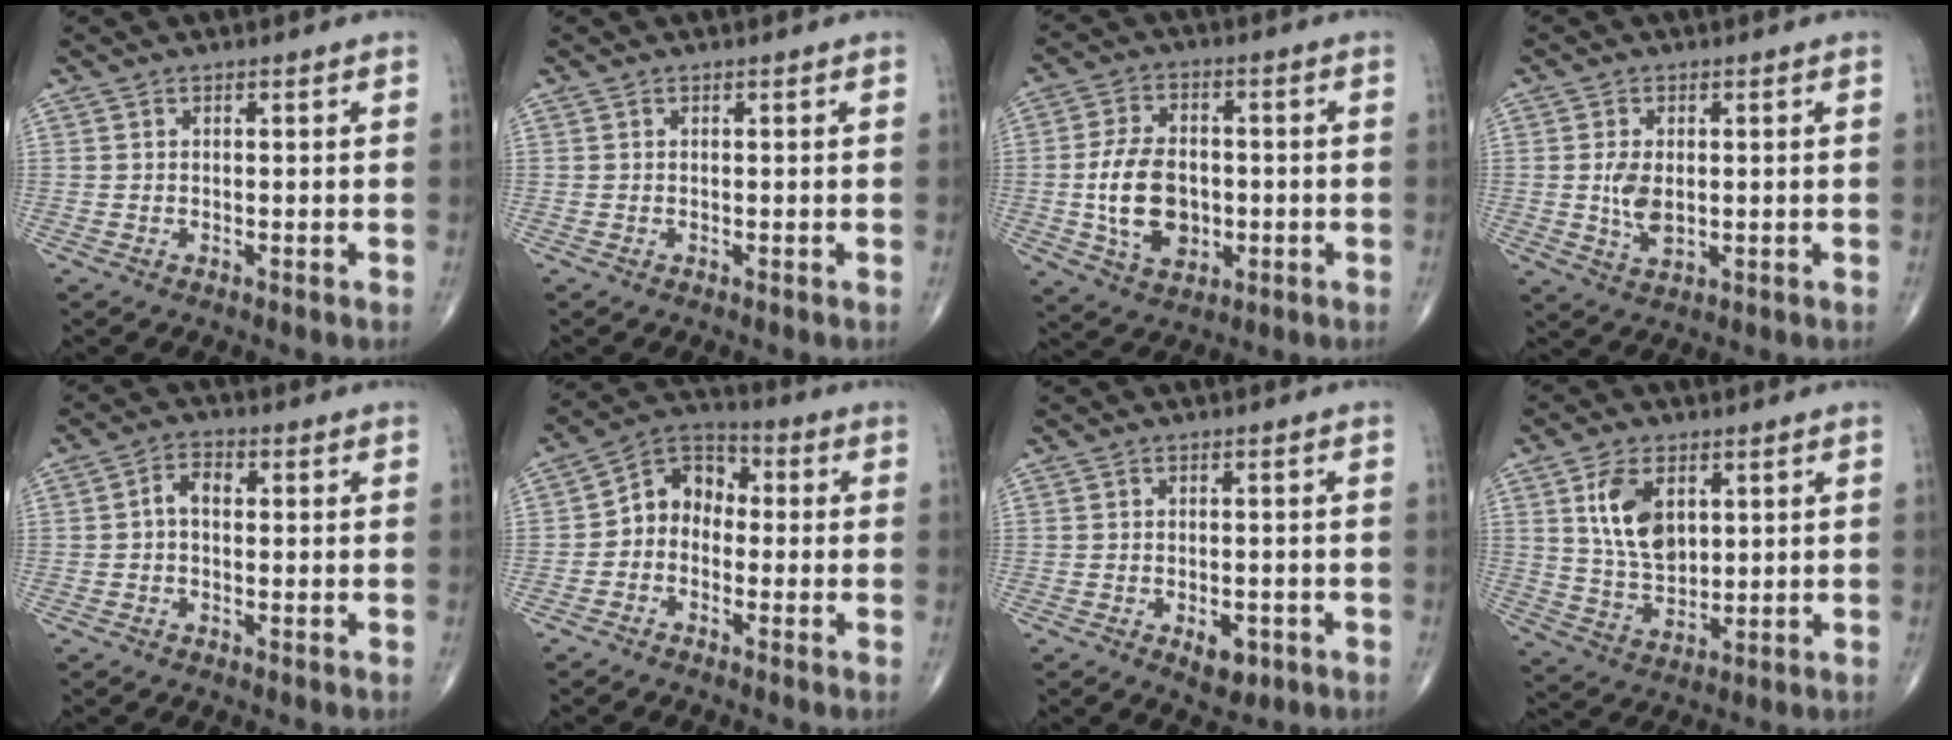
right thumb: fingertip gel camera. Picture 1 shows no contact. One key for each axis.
{"total": 0.0}
{"total": 12.0, "fx": -1.4, "fy": 8.1, "fz": 8.8, "tx": -0.142, "ty": 0.008, "tz": -0.020}
{"total": 5.1, "fx": 0.2, "fy": 3.0, "fz": 4.1, "tx": -0.079, "ty": -0.008, "tz": 0.009}
{"total": 3.7, "fx": 0.1, "fy": 2.4, "fz": 2.8, "tx": -0.041, "ty": 0.018, "tz": -0.005}
{"total": 8.1, "fx": -1.1, "fy": 6.5, "fz": 4.8, "tx": -0.048, "ty": 0.038, "tz": -0.042}
{"total": 4.3, "fx": -1.8, "fy": 2.4, "fz": 3.0, "tx": -0.031, "ty": 0.002, "tz": -0.020}
{"total": 10.4, "fx": 3.4, "fy": 6.4, "fz": 7.5, "tx": -0.124, "ty": -0.017, "tz": 0.071}